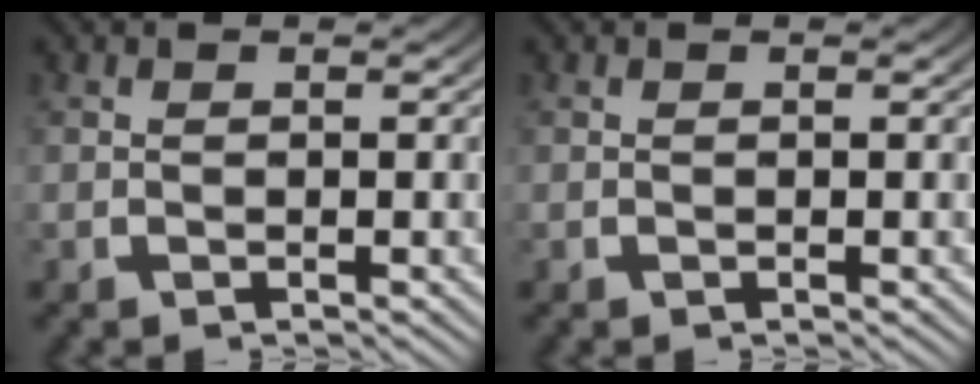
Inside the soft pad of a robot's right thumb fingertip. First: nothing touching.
{"total": 0.0}